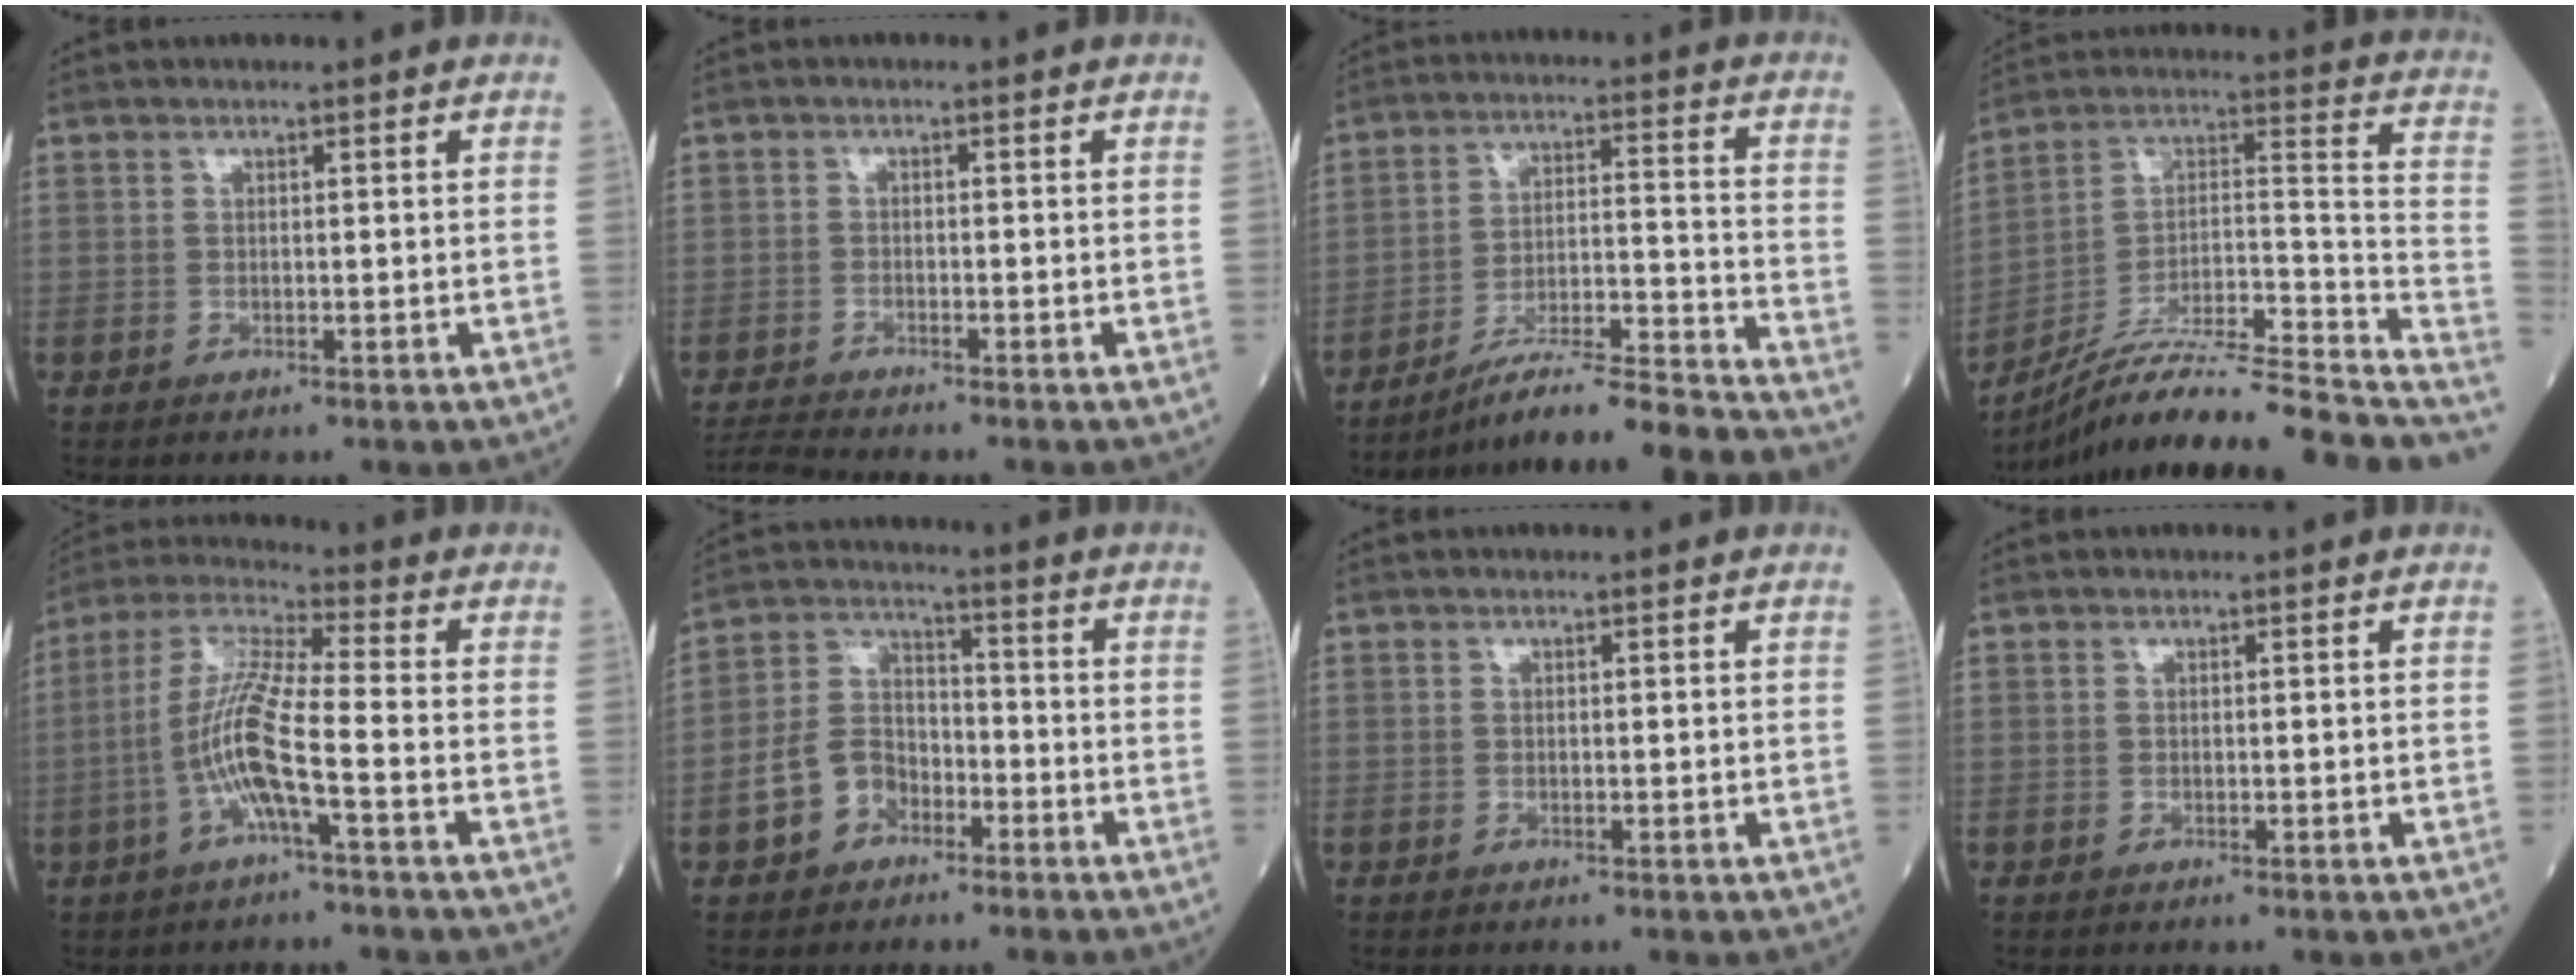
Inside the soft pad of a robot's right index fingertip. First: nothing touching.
{"total": 3.2, "force": [-3.1, -0.7, 0.0], "torque": [-0.003, -0.019, -0.060]}
{"total": 18.2, "force": [-17.0, -1.6, 6.4], "torque": [-0.086, 0.006, -0.263]}
{"total": 23.1, "force": [-19.2, 0.8, 12.8], "torque": [-0.158, 0.025, -0.310]}
{"total": 10.1, "force": [-3.1, 0.5, 9.6], "torque": [-0.205, 0.010, -0.067]}
{"total": 7.7, "force": [-3.7, 5.6, 3.8], "torque": [-0.089, 0.024, -0.069]}
{"total": 0.0}
{"total": 0.0}